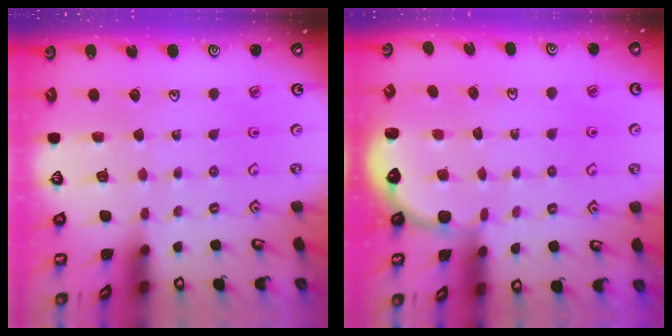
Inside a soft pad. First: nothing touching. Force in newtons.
{"total": 2.2, "press": 1.1, "slide": 1.9}